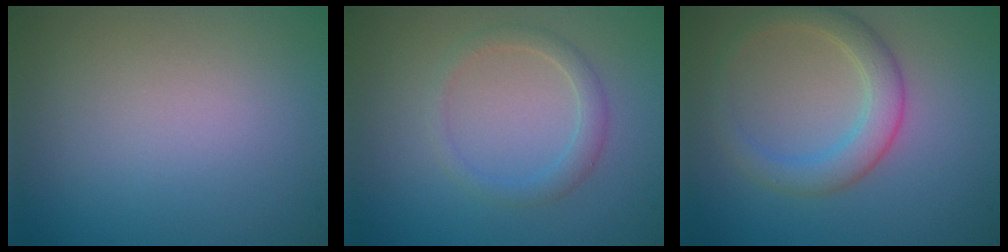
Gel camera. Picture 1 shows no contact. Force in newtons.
{"total": 2.0, "press": 2.0, "slide": 0.1}
{"total": 3.6, "press": 3.6, "slide": 0.1}